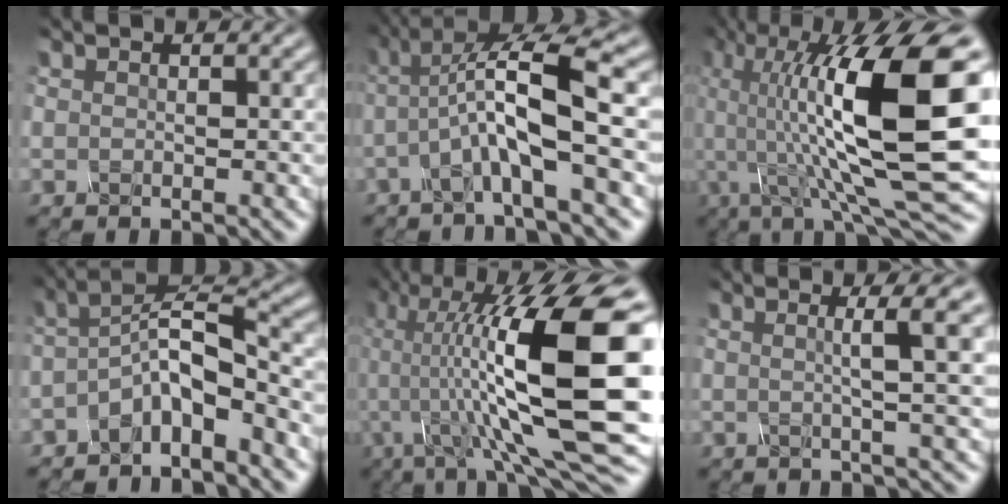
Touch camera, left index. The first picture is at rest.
{"total": 6.6, "force": [-1.0, 1.0, 6.4], "torque": [-0.125, 0.018, -0.024]}
{"total": 16.5, "force": [1.5, 5.1, 15.6], "torque": [-0.276, 0.012, 0.023]}
{"total": 4.9, "force": [-2.4, 1.5, 3.9], "torque": [-0.075, 0.012, -0.051]}
{"total": 16.7, "force": [0.6, 4.5, 16.1], "torque": [-0.260, 0.025, 0.007]}
{"total": 4.4, "force": [0.7, 0.5, 4.3], "torque": [-0.064, 0.010, 0.007]}